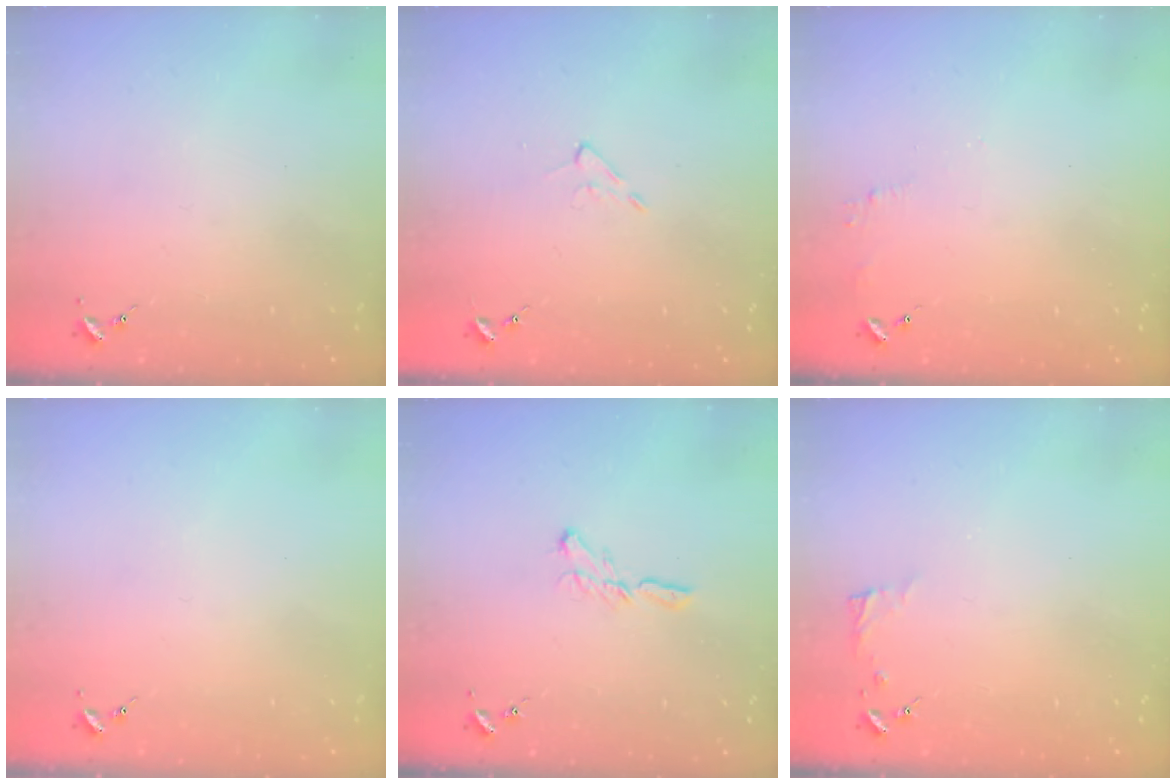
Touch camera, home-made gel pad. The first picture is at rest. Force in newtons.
{"total": 4.3, "press": 4.3, "slide": 0.7}
{"total": 4.8, "press": 4.8, "slide": 0.4}
{"total": 0.0}
{"total": 5.6, "press": 5.6, "slide": 0.2}
{"total": 3.8, "press": 3.7, "slide": 0.4}